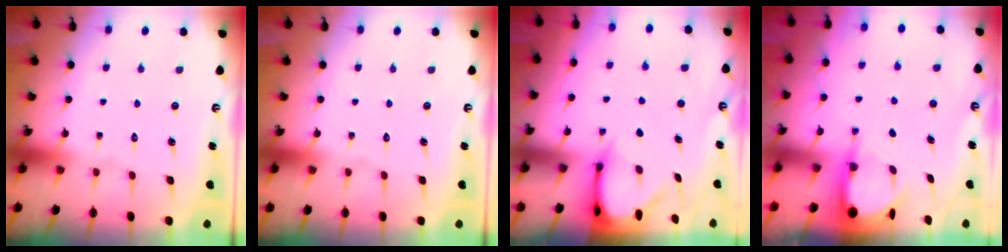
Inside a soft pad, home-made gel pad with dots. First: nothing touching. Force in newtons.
{"total": 0.0}
{"total": 3.4, "press": 3.4, "slide": 0.3}
{"total": 3.9, "press": 3.9, "slide": 0.3}